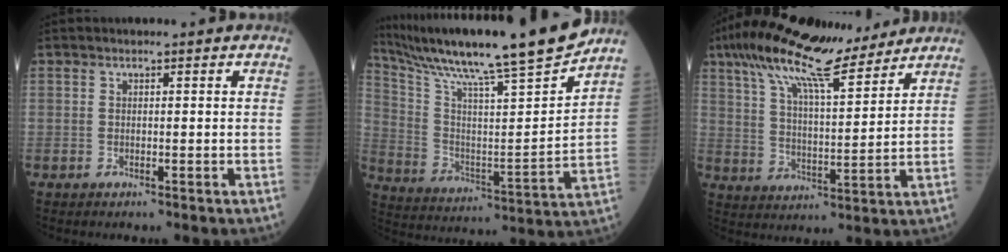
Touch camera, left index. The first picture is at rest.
{"total": 22.8, "force": [19.4, -0.7, 11.9], "torque": [-0.212, -0.023, 0.312]}
{"total": 16.3, "force": [12.9, 2.9, 9.5], "torque": [-0.175, 0.030, 0.219]}